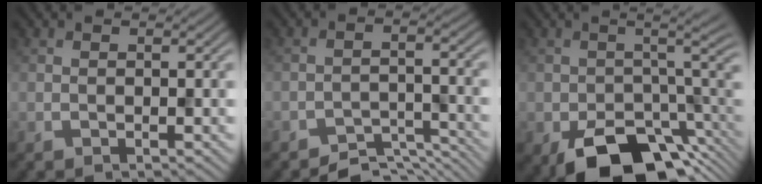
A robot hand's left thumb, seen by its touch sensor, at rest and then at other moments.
{"total": 5.1, "force": [-4.6, 1.2, 1.7], "torque": [-0.027, 0.002, -0.076]}
{"total": 12.0, "force": [-5.5, 5.8, 8.9], "torque": [-0.142, -0.045, -0.074]}